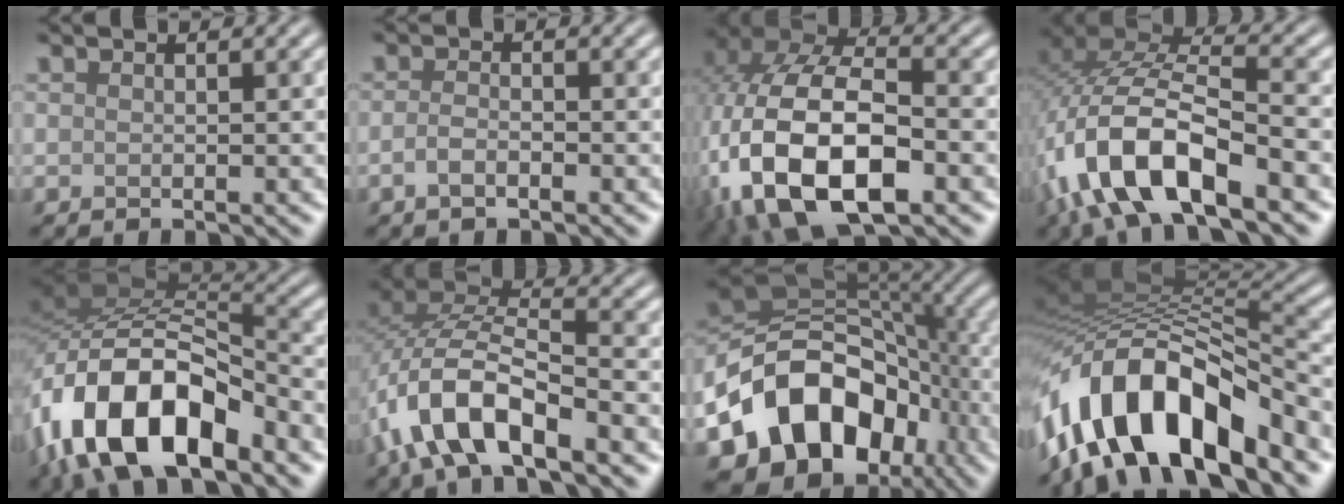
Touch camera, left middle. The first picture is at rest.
{"total": 1.5, "force": [-0.8, 0.5, 1.1], "torque": [-0.026, 0.000, -0.018]}
{"total": 15.1, "force": [-5.0, 8.7, 11.2], "torque": [-0.244, -0.021, -0.086]}
{"total": 12.3, "force": [-5.2, 5.2, 9.9], "torque": [-0.211, -0.002, -0.098]}
{"total": 14.7, "force": [-7.4, 7.1, 10.5], "torque": [-0.200, 0.003, -0.145]}
{"total": 9.5, "force": [-4.7, 3.9, 7.2], "torque": [-0.146, 0.010, -0.093]}
{"total": 13.9, "force": [-6.2, 10.0, 7.5], "torque": [-0.135, 0.001, -0.114]}
{"total": 13.0, "force": [-6.6, 5.7, 9.5], "torque": [-0.157, 0.003, -0.116]}